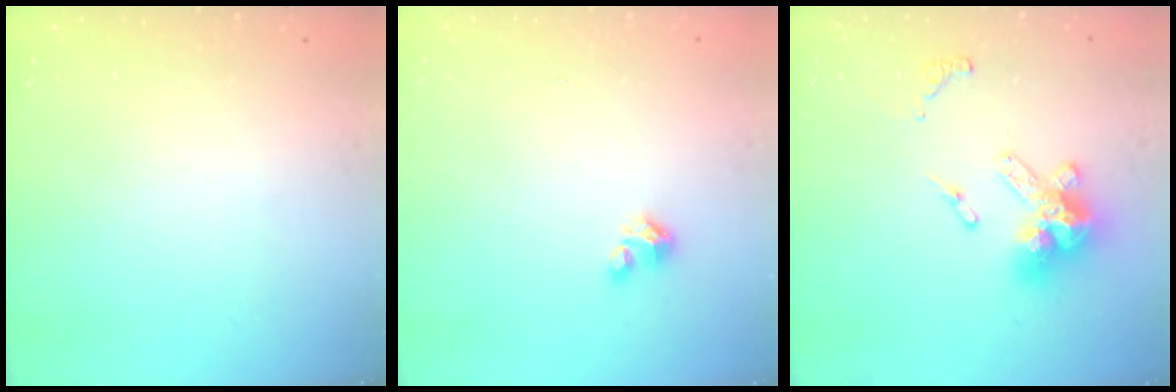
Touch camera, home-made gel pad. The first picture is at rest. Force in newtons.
{"total": 1.6, "press": 1.6, "slide": 0.1}
{"total": 13.7, "press": 13.6, "slide": 1.5}